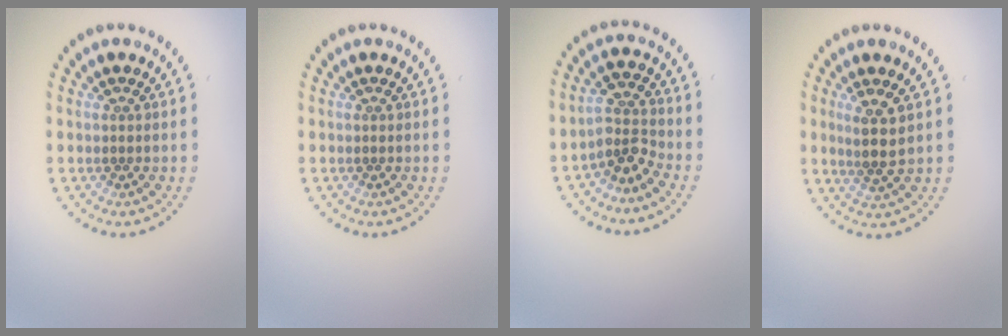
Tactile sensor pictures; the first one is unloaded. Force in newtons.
{"total": 0.0}
{"total": 2.7, "press": 2.0, "slide": 1.8}
{"total": 2.7, "press": 2.2, "slide": 1.5}